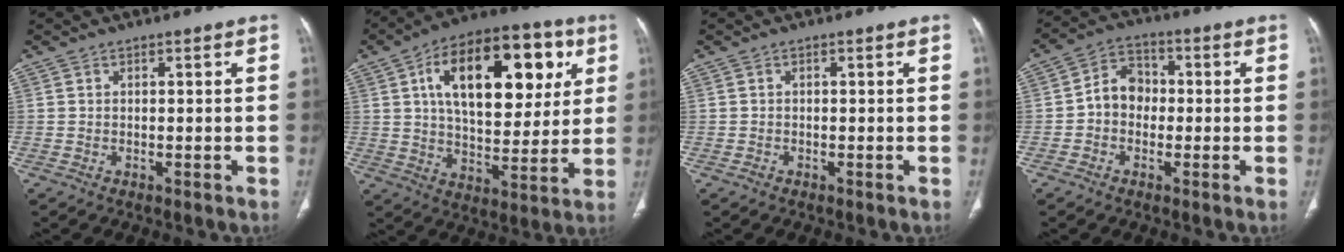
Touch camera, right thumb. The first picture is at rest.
{"total": 25.1, "force": [8.1, 13.2, 19.8], "torque": [-0.269, 0.000, 0.124]}
{"total": 0.6, "force": [-0.4, 0.4, 0.1], "torque": [-0.003, 0.001, -0.009]}
{"total": 6.7, "force": [-0.7, 5.5, 3.7], "torque": [-0.041, 0.026, -0.028]}